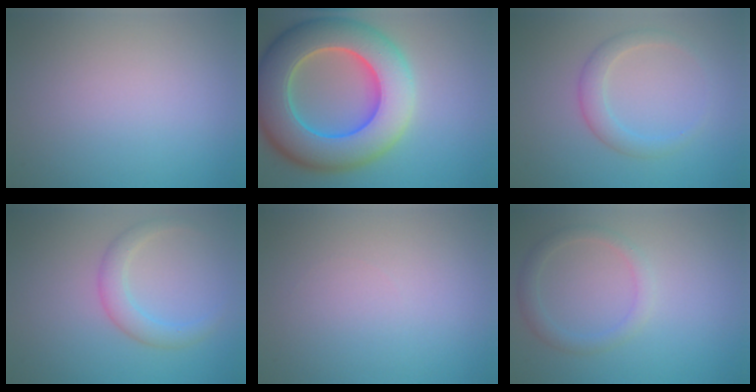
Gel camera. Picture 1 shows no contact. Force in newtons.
{"total": 12.5, "press": 12.5, "slide": 0.7}
{"total": 2.3, "press": 2.3, "slide": 0.1}
{"total": 2.6, "press": 2.6, "slide": 0.2}
{"total": 0.0}
{"total": 1.8, "press": 1.8, "slide": 0.1}